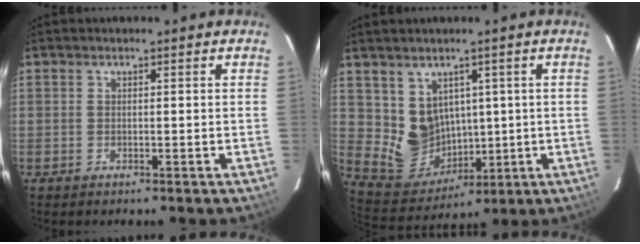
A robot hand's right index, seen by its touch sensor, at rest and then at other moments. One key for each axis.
{"total": 9.0, "fx": 2.4, "fy": 8.2, "fz": 3.1, "tx": -0.067, "ty": -0.002, "tz": 0.073}